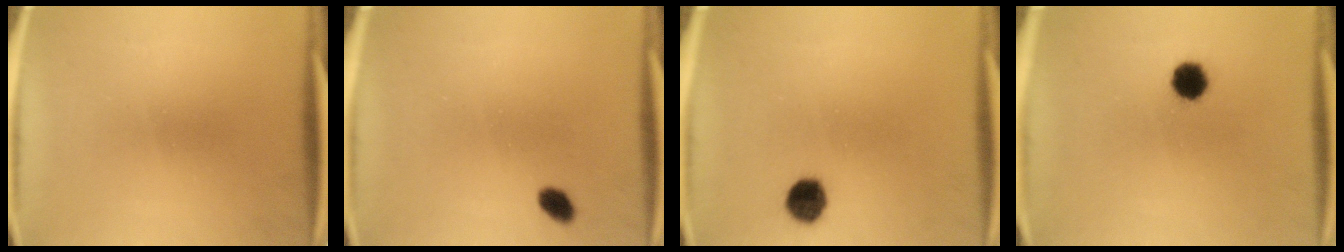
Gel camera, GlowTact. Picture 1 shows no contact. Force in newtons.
{"total": 2.4}
{"total": 5.5}
{"total": 5.3}